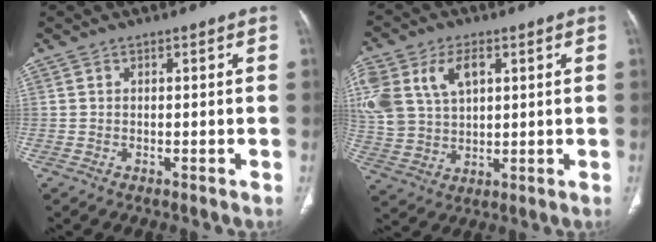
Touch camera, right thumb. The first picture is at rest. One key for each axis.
{"total": 17.7, "fx": 6.2, "fy": 12.0, "fz": 11.4, "tx": -0.269, "ty": 0.011, "tz": 0.126}